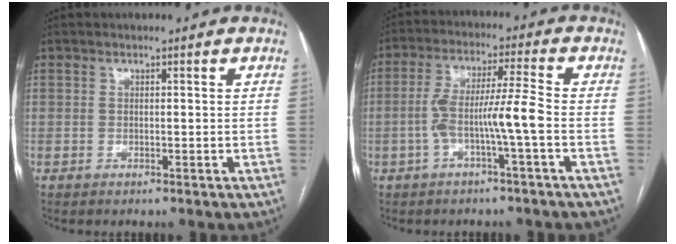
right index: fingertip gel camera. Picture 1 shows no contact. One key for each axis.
{"total": 7.7, "fx": -2.1, "fy": -0.5, "fz": 7.4, "tx": -0.143, "ty": 0.020, "tz": -0.036}